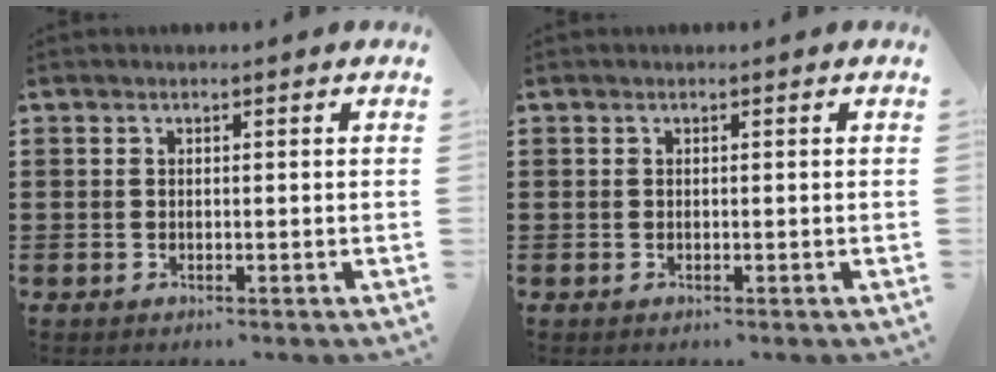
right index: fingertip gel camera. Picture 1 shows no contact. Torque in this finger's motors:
{"motor_torque": [1.11, 1.03, 0.00, -0.01]}